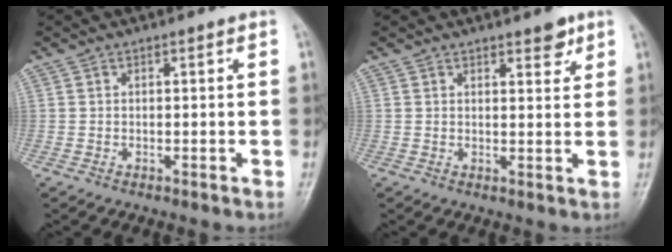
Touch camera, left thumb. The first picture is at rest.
{"total": 3.2, "force": [2.3, 1.3, 1.9], "torque": [-0.012, -0.013, 0.030]}